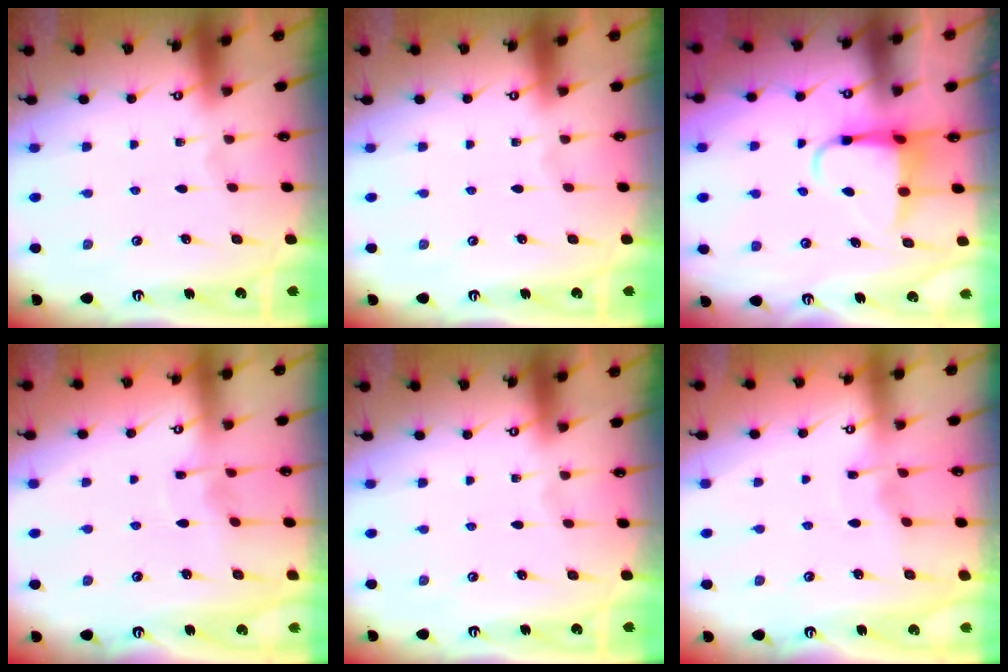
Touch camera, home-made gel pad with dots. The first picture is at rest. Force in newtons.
{"total": 0.0}
{"total": 5.2, "press": 5.1, "slide": 0.7}
{"total": 2.8, "press": 2.8, "slide": 0.3}
{"total": 0.0}
{"total": 2.8, "press": 2.8, "slide": 0.4}